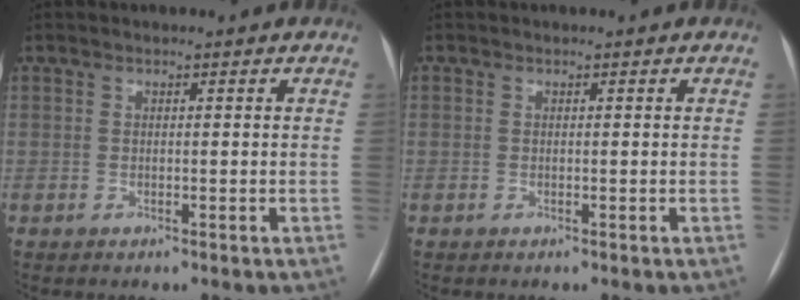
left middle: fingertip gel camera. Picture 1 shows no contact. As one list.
[{"total": 0.0}]